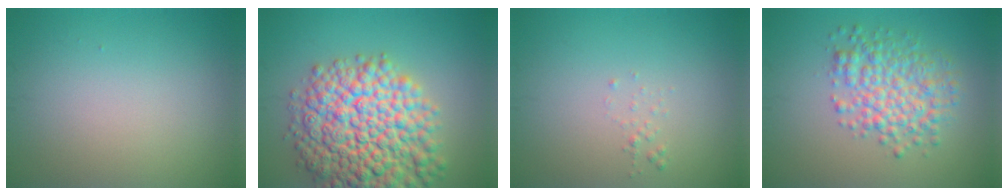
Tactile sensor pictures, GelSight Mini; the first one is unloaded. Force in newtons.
{"total": 11.9, "press": 11.9, "slide": 0.5}
{"total": 0.6, "press": 0.6, "slide": 0.1}
{"total": 5.0, "press": 5.0, "slide": 0.1}